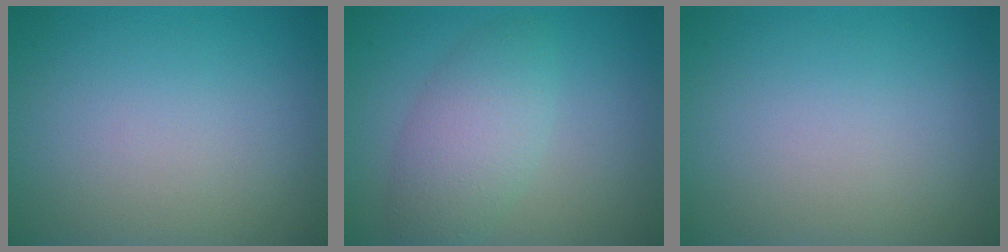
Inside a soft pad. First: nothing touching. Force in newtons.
{"total": 4.1, "press": 4.1, "slide": 0.0}
{"total": 0.0}